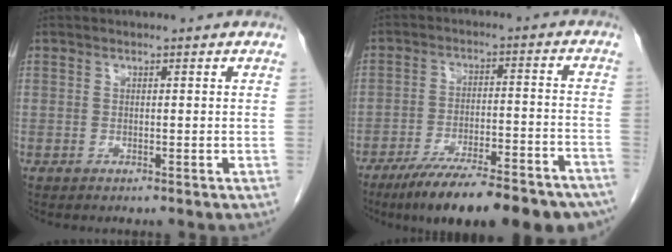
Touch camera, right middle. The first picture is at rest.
{"total": 21.9, "force": [-17.4, 4.0, 12.6], "torque": [-0.130, 0.002, -0.247]}